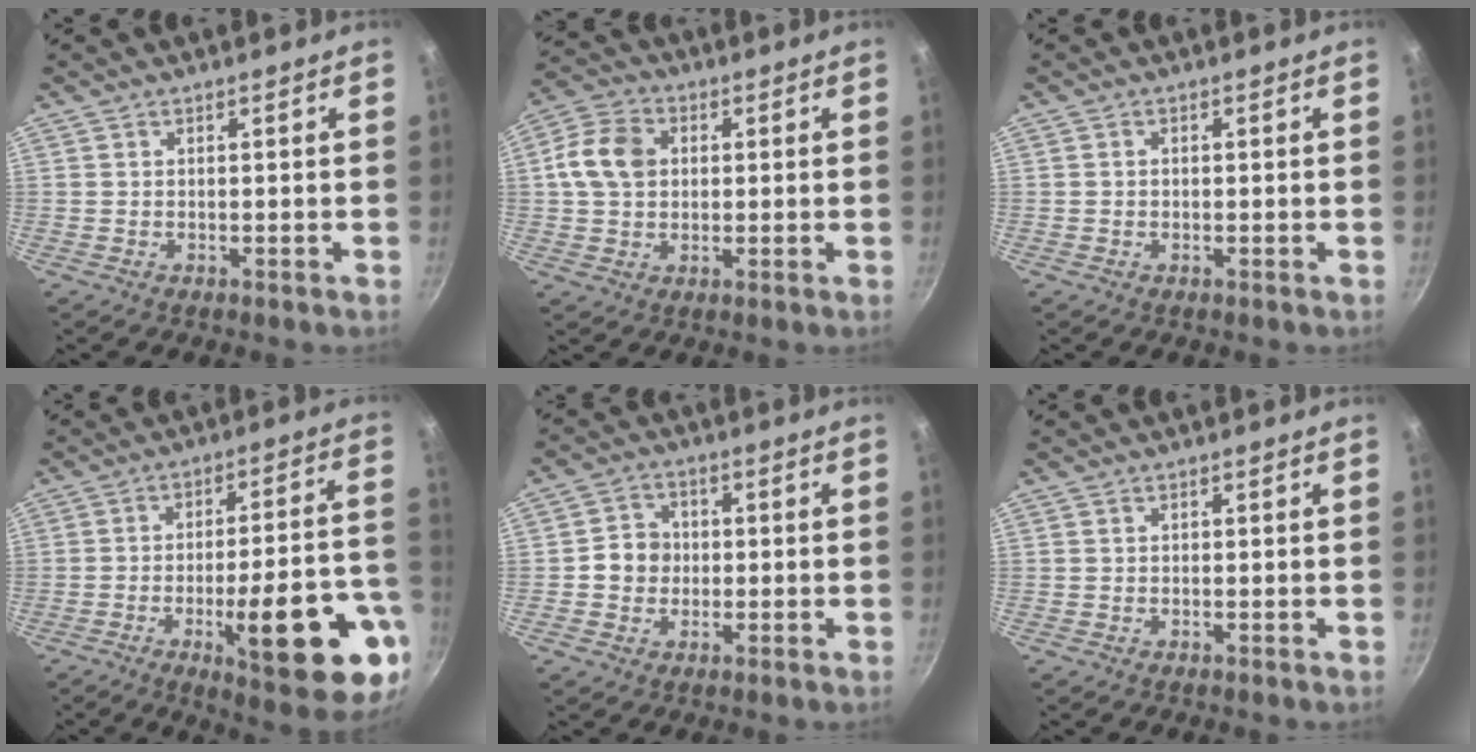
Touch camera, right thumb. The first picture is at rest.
{"total": 9.4, "force": [1.3, 7.3, 5.7], "torque": [-0.092, 0.012, 0.011]}
{"total": 0.5, "force": [-0.1, 0.5, 0.2], "torque": [-0.004, 0.003, -0.001]}
{"total": 21.7, "force": [-7.8, 5.8, 19.3], "torque": [-0.236, 0.024, -0.102]}
{"total": 5.6, "force": [-0.3, 5.1, 2.2], "torque": [-0.005, 0.012, -0.014]}
{"total": 0.0}